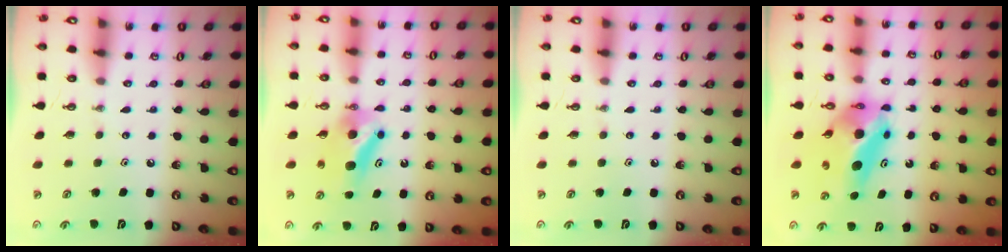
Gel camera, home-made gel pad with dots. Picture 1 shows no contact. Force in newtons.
{"total": 7.3, "press": 7.0, "slide": 2.2}
{"total": 0.0}
{"total": 11.1, "press": 10.7, "slide": 3.0}